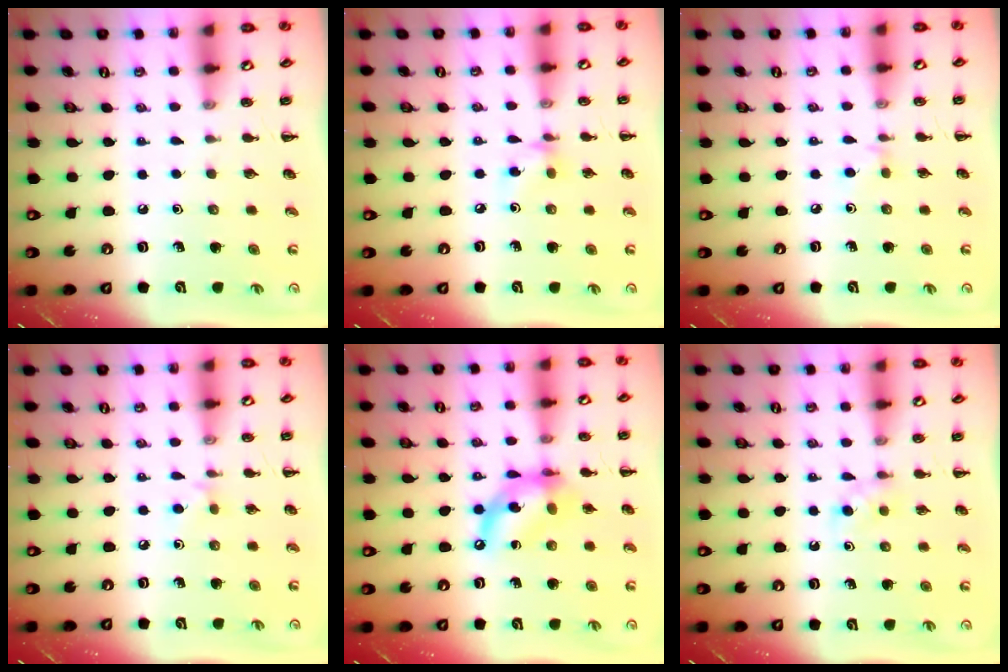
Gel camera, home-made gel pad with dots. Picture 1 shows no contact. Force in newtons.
{"total": 5.9, "press": 5.7, "slide": 1.5}
{"total": 2.8, "press": 2.6, "slide": 1.1}
{"total": 4.0, "press": 3.6, "slide": 1.6}
{"total": 13.2, "press": 12.8, "slide": 3.3}
{"total": 3.0, "press": 2.7, "slide": 1.2}